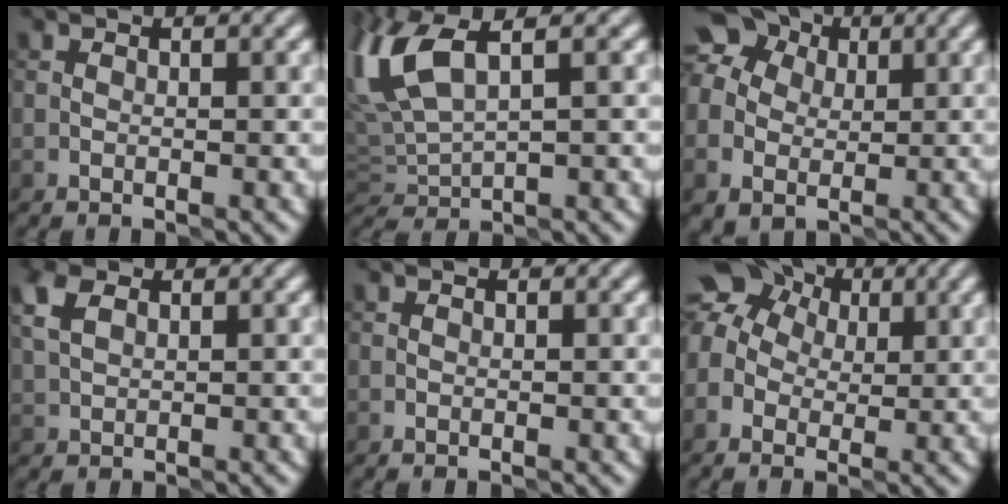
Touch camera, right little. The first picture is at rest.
{"total": 7.0, "force": [2.8, 2.5, 5.9], "torque": [-0.146, 0.025, 0.057]}
{"total": 10.0, "force": [2.0, 8.7, 4.6], "torque": [-0.086, 0.028, 0.007]}
{"total": 2.5, "force": [1.3, 1.6, 1.3], "torque": [-0.033, 0.010, 0.027]}
{"total": 0.0}
{"total": 9.2, "force": [2.7, 7.4, 4.7], "torque": [-0.078, 0.038, 0.006]}